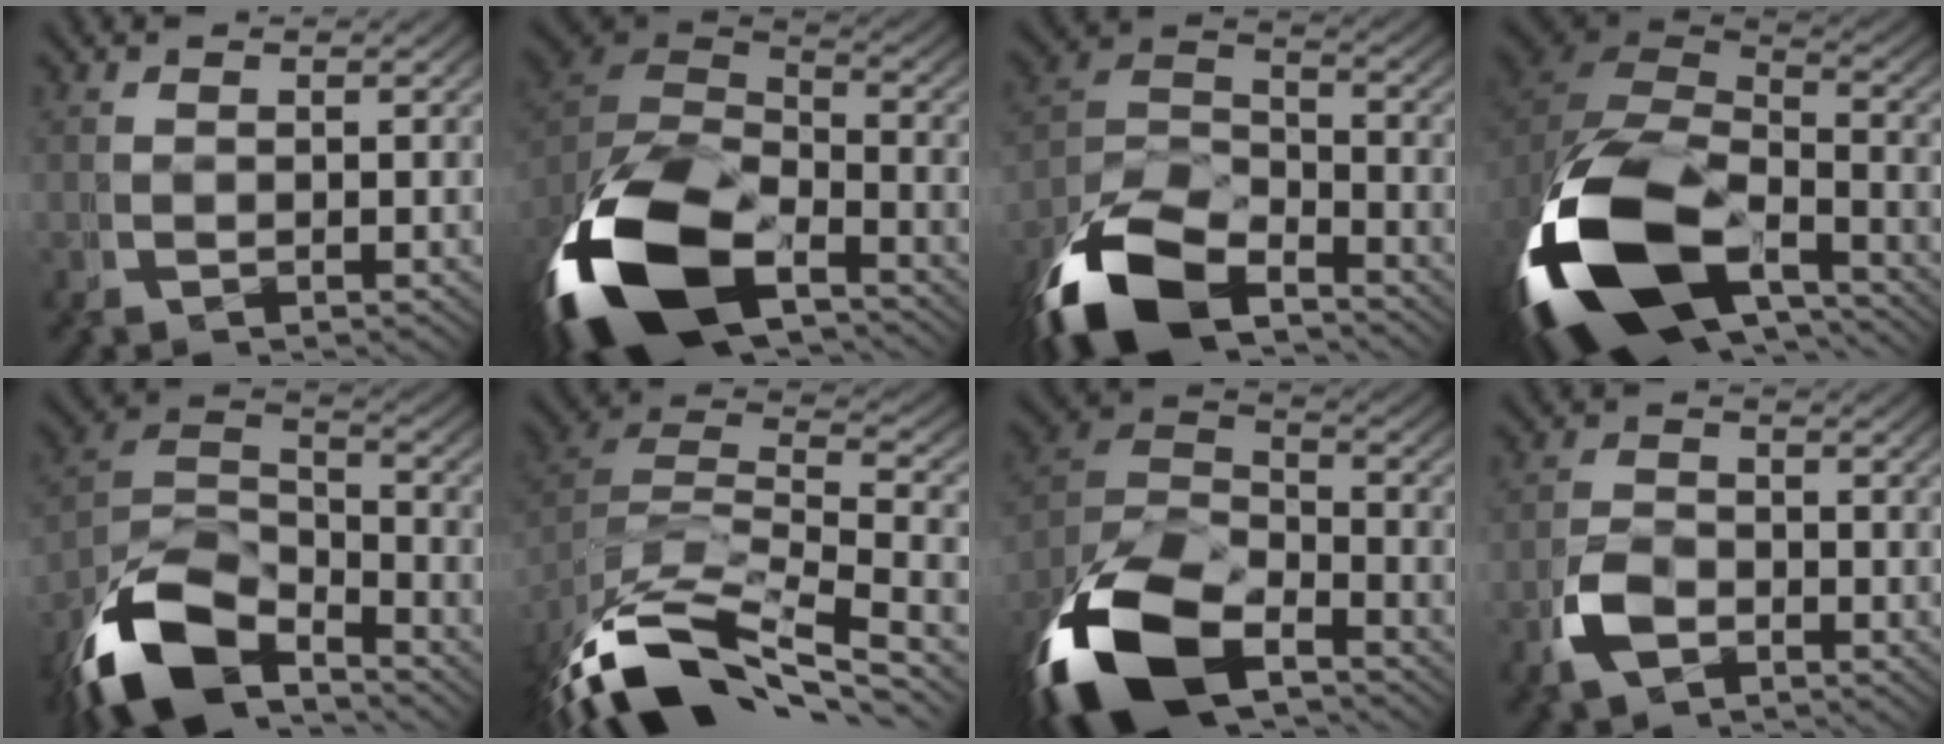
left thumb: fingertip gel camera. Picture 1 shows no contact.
{"total": 14.8, "force": [-4.0, 9.3, 10.8], "torque": [-0.251, -0.050, -0.047]}
{"total": 10.0, "force": [-5.4, 5.8, 6.0], "torque": [-0.125, -0.028, -0.083]}
{"total": 19.0, "force": [-3.8, 12.7, 13.6], "torque": [-0.331, -0.069, -0.036]}
{"total": 10.8, "force": [-5.2, 6.7, 6.7], "torque": [-0.146, -0.037, -0.075]}
{"total": 10.9, "force": [-2.5, 7.0, 7.9], "torque": [-0.181, -0.027, -0.032]}
{"total": 12.0, "force": [-5.0, 7.4, 8.1], "torque": [-0.178, -0.034, -0.072]}
{"total": 2.7, "force": [-1.9, 1.7, 0.9], "torque": [-0.032, -0.008, -0.030]}